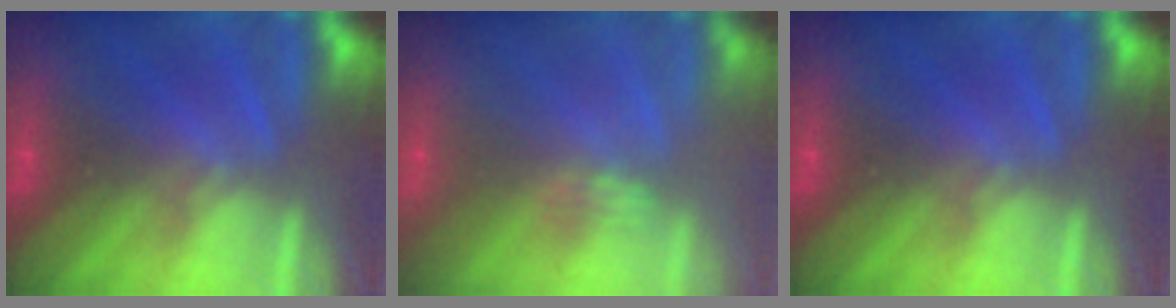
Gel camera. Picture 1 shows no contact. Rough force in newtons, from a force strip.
{"total": 2.4}
{"total": 0.0}